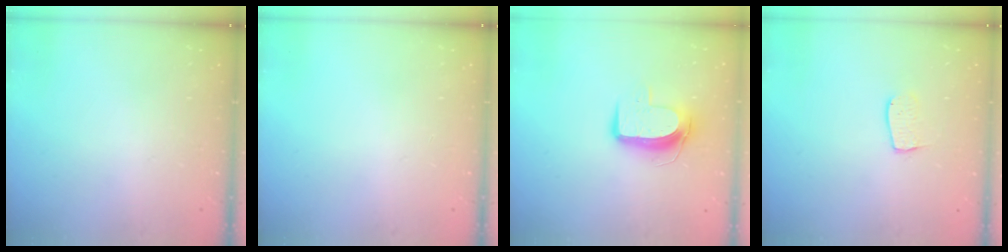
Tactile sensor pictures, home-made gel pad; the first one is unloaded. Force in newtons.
{"total": 0.0}
{"total": 9.8, "press": 9.7, "slide": 1.0}
{"total": 5.5, "press": 5.5, "slide": 0.4}